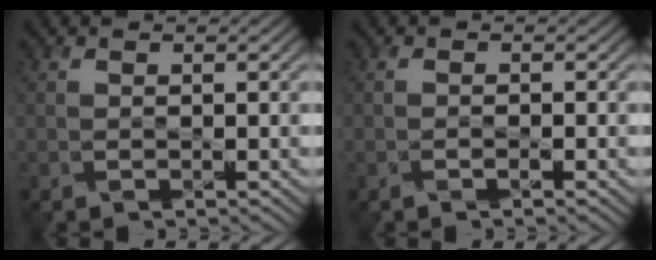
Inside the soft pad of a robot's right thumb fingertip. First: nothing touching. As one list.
[{"total": 0.6, "force": [-0.5, 0.1, 0.3], "torque": [-0.004, 0.004, -0.013]}]